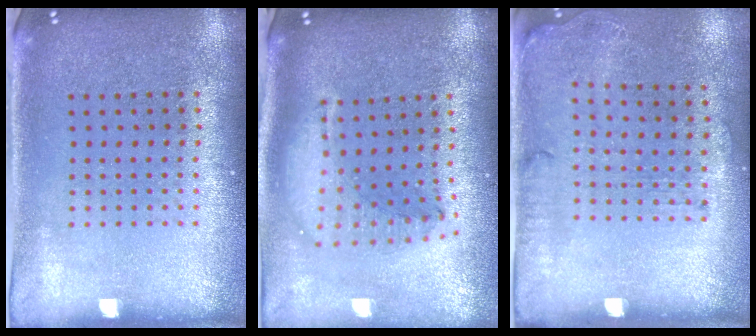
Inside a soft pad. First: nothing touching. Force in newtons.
{"total": 1.6, "press": 1.4, "slide": 0.7}
{"total": 1.7, "press": 1.2, "slide": 1.2}